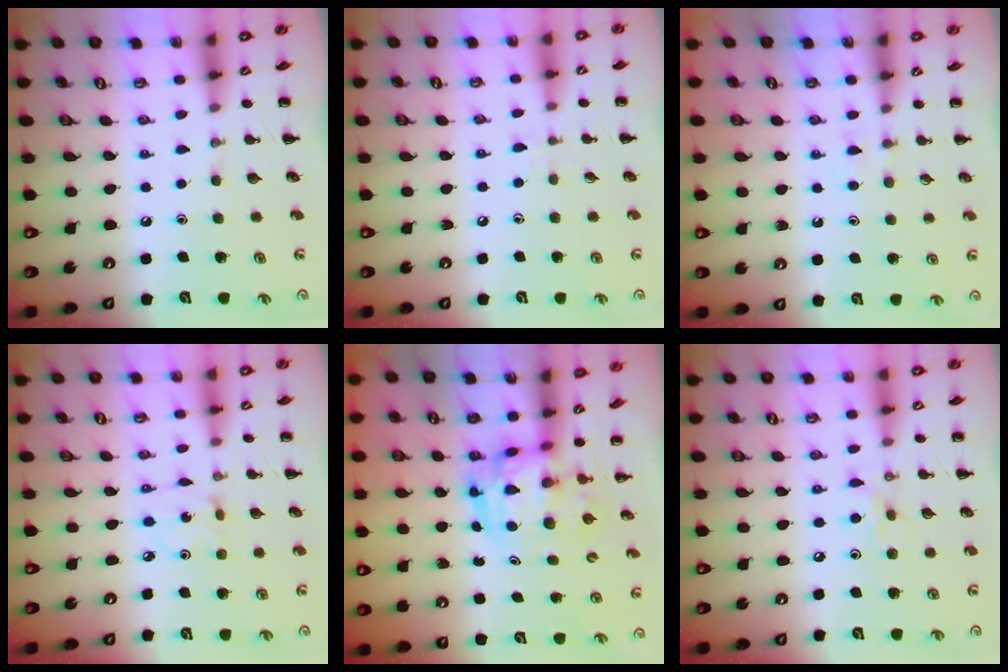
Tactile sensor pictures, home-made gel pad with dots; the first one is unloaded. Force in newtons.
{"total": 3.9, "press": 3.6, "slide": 1.5}
{"total": 2.9, "press": 2.7, "slide": 1.2}
{"total": 1.5, "press": 1.4, "slide": 0.4}
{"total": 4.1, "press": 4.0, "slide": 0.9}
{"total": 4.3, "press": 4.1, "slide": 1.2}